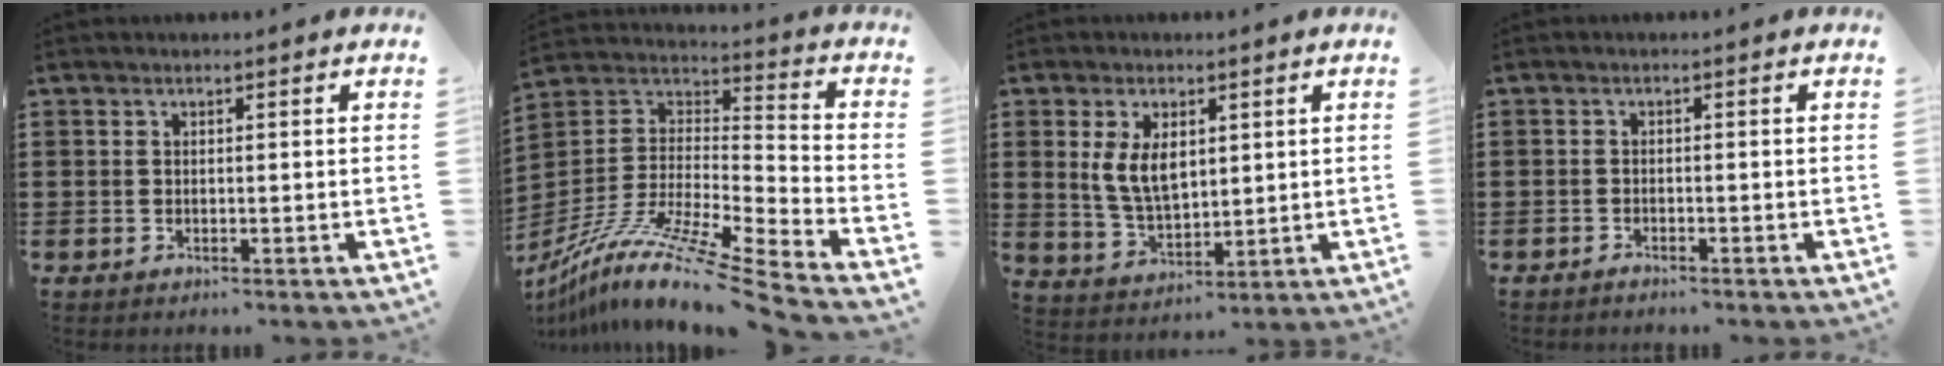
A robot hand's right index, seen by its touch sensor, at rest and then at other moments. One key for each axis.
{"total": 11.9, "fx": -9.6, "fy": 0.1, "fz": 7.0, "tx": -0.141, "ty": -0.007, "tz": -0.188}
{"total": 6.7, "fx": 1.8, "fy": 3.8, "fz": 5.3, "tx": -0.119, "ty": 0.008, "tz": 0.030}
{"total": 1.1, "fx": -1.1, "fy": 0.0, "fz": -0.1, "tx": -0.001, "ty": -0.001, "tz": -0.023}